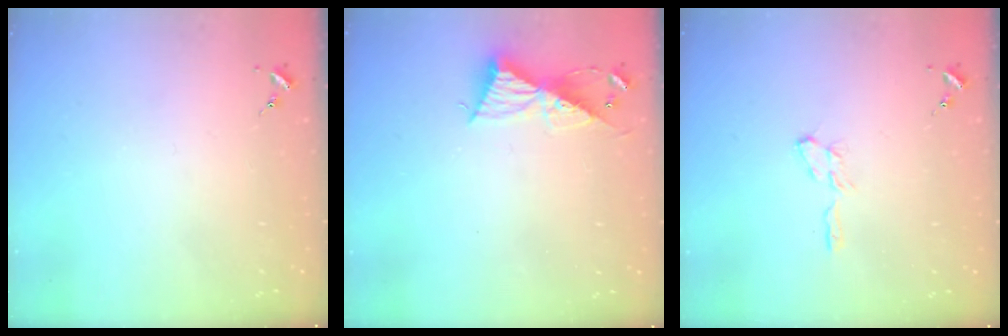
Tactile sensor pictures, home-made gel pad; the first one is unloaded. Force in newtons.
{"total": 9.4, "press": 9.4, "slide": 0.4}
{"total": 6.0, "press": 6.0, "slide": 0.7}